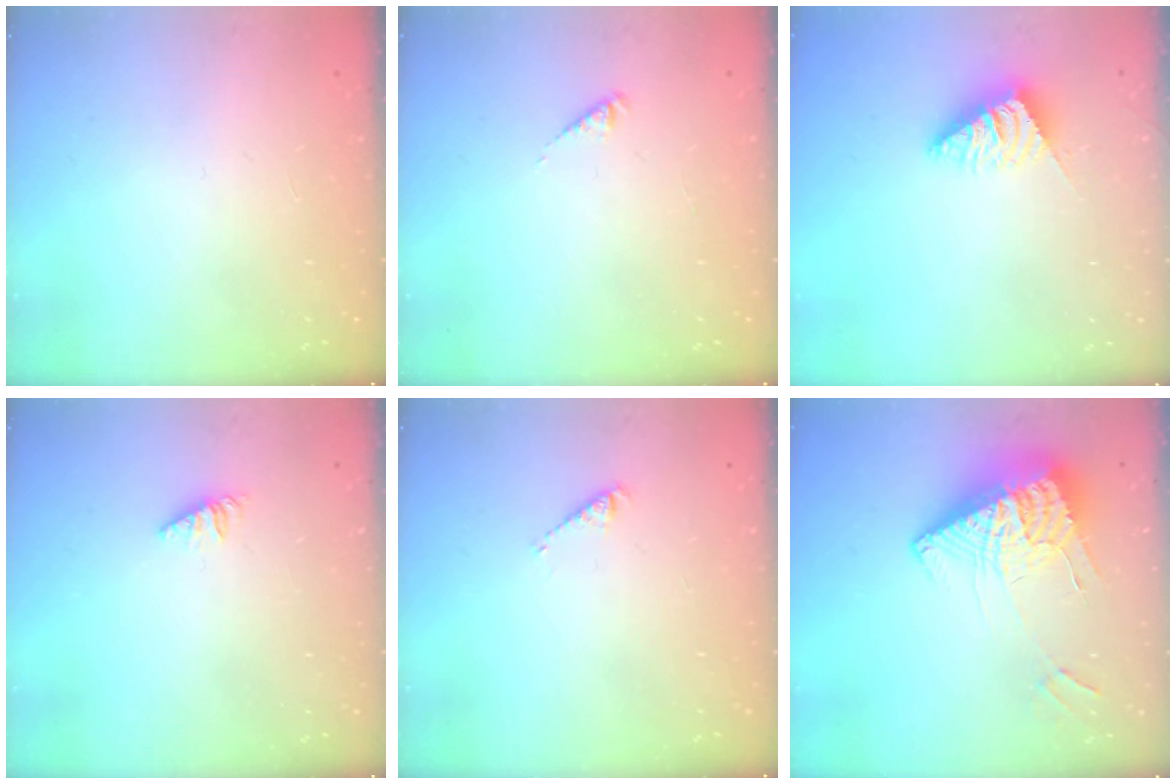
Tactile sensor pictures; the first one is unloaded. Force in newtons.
{"total": 2.4, "press": 2.4, "slide": 0.4}
{"total": 2.5, "press": 2.4, "slide": 0.6}
{"total": 1.3, "press": 1.3, "slide": 0.3}
{"total": 2.4, "press": 2.4, "slide": 0.5}
{"total": 15.6, "press": 15.5, "slide": 1.9}